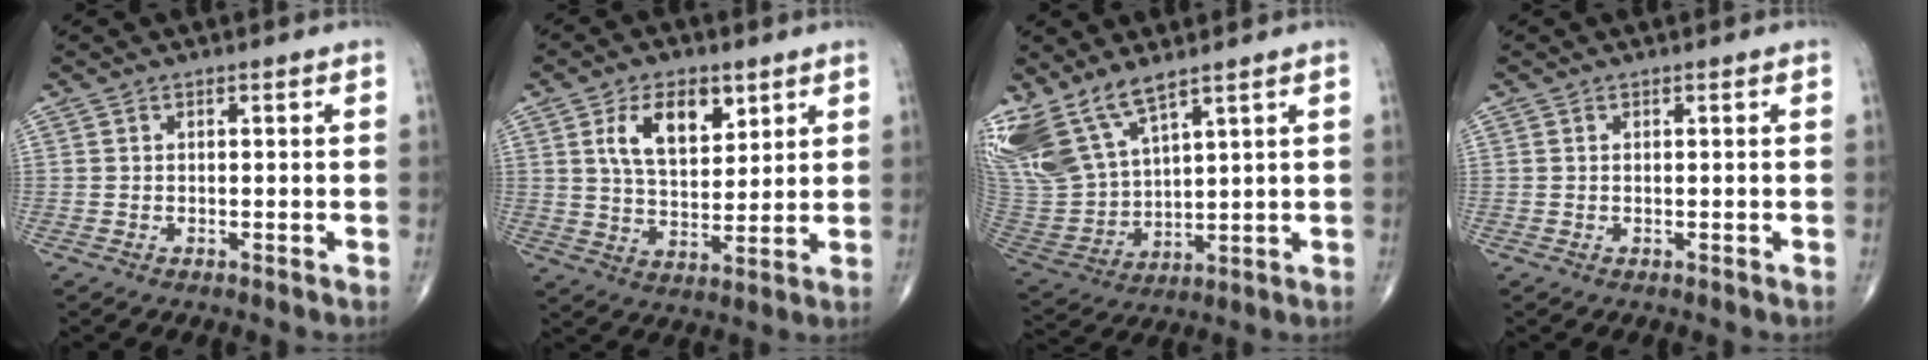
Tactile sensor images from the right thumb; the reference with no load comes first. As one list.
[{"total": 11.0, "force": [4.8, 6.1, 7.8], "torque": [-0.111, -0.021, 0.089]}, {"total": 15.8, "force": [10.7, 6.4, 9.8], "torque": [-0.207, -0.041, 0.231]}, {"total": 0.0}]